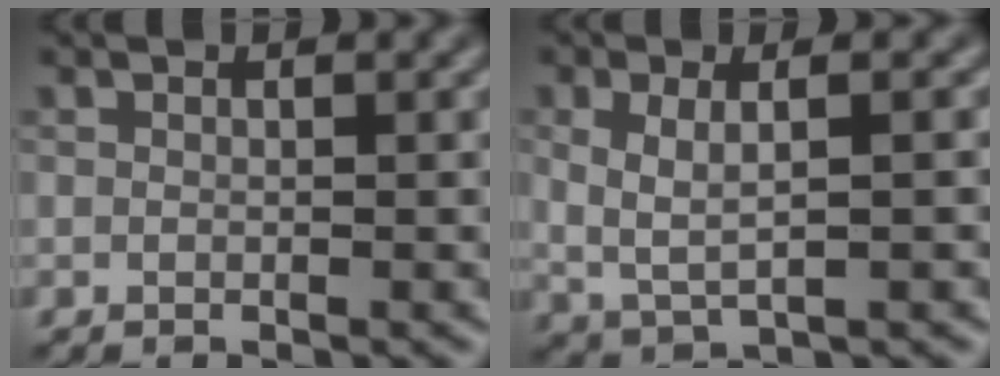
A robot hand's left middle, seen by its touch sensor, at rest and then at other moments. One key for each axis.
{"total": 3.3, "fx": 0.5, "fy": 1.2, "fz": 3.0, "tx": -0.060, "ty": 0.000, "tz": 0.011}